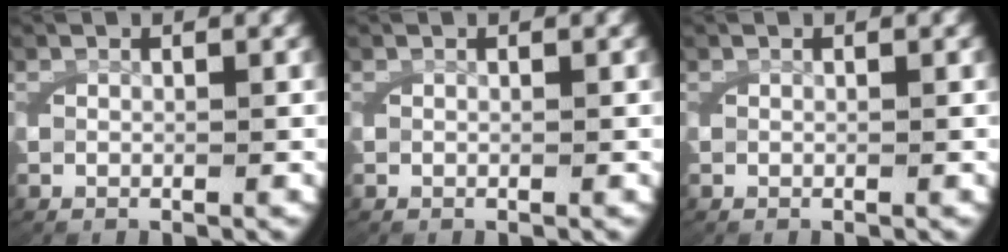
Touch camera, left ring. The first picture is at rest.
{"total": 0.0}
{"total": 0.0}